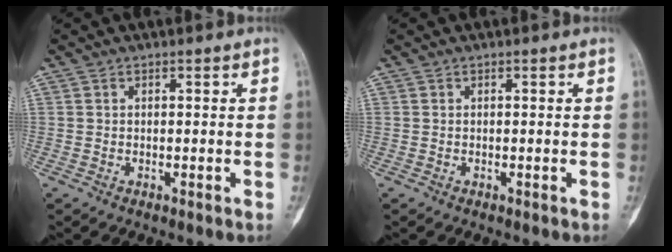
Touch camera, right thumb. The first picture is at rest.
{"total": 0.0}